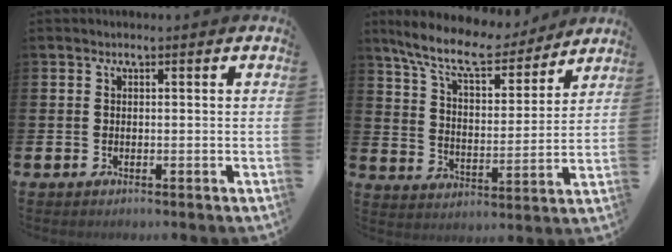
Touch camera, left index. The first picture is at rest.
{"total": 10.3, "force": [9.1, 2.8, 4.1], "torque": [-0.108, -0.053, 0.158]}